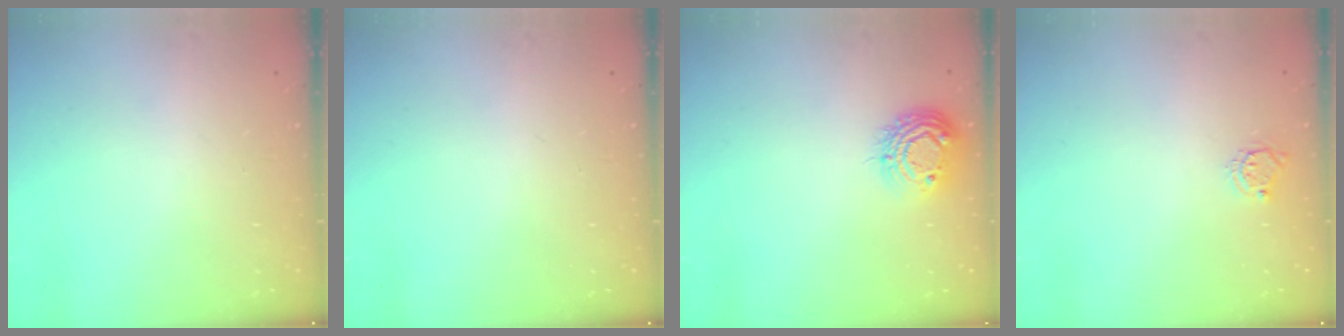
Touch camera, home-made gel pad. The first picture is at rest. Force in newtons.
{"total": 0.0}
{"total": 10.0, "press": 9.9, "slide": 0.8}
{"total": 4.8, "press": 4.8, "slide": 0.4}